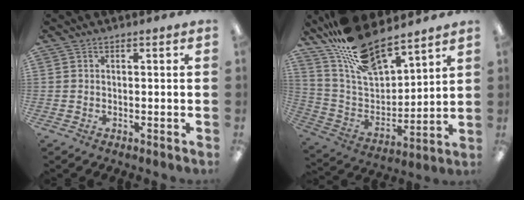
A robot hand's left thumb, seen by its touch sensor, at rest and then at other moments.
{"total": 17.8, "force": [15.3, 5.1, 7.5], "torque": [-0.174, -0.094, 0.278]}